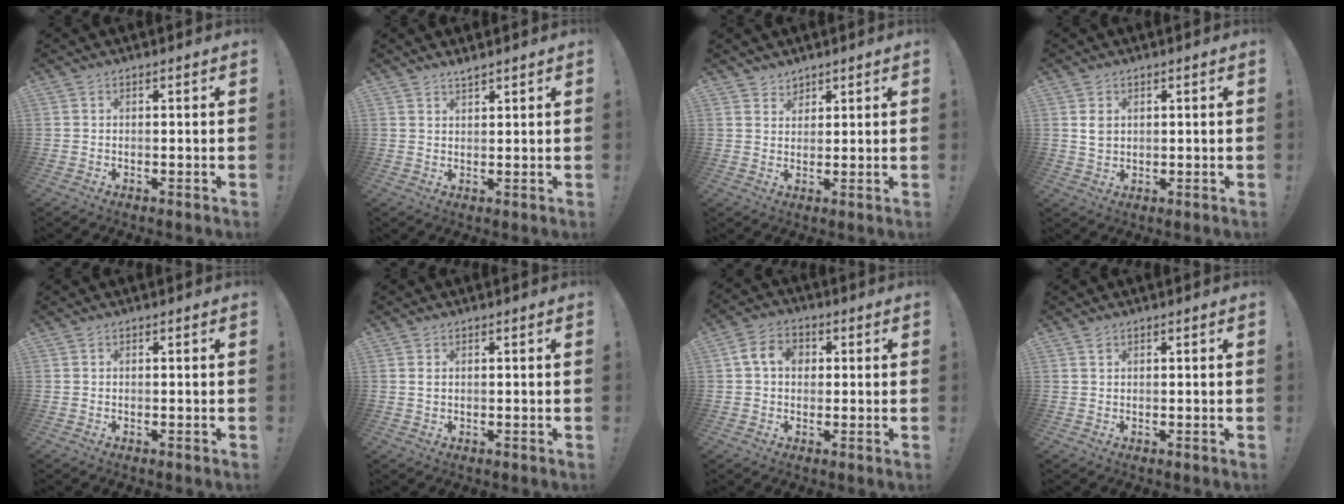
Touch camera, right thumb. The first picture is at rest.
{"total": 2.2, "force": [2.1, 0.4, 0.7], "torque": [-0.007, -0.011, 0.036]}
{"total": 3.2, "force": [2.6, 1.8, 0.1], "torque": [-0.002, -0.018, 0.048]}
{"total": 3.3, "force": [1.2, 2.4, 1.9], "torque": [-0.023, -0.001, 0.022]}
{"total": 0.0}
{"total": 1.1, "force": [0.6, 0.5, 0.8], "torque": [-0.017, 0.003, 0.010]}
{"total": 8.6, "force": [1.7, 6.4, 5.6], "torque": [-0.094, 0.012, 0.031]}
{"total": 0.8, "force": [0.5, 0.6, 0.2], "torque": [0.000, -0.002, 0.009]}